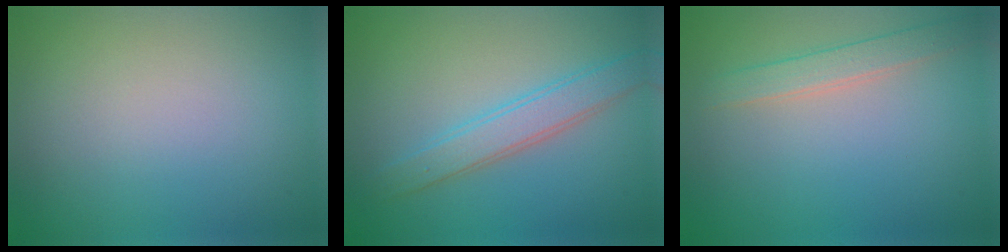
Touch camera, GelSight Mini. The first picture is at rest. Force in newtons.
{"total": 3.2, "press": 3.2, "slide": 0.3}
{"total": 2.2, "press": 2.2, "slide": 0.2}